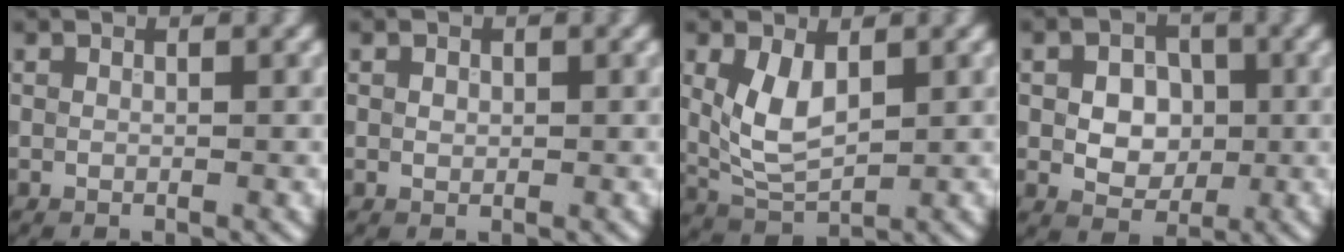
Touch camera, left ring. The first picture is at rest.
{"total": 0.6, "force": [0.1, 0.5, 0.3], "torque": [-0.005, -0.001, 0.001]}
{"total": 4.3, "force": [1.0, 2.2, 3.5], "torque": [-0.084, -0.004, 0.025]}
{"total": 4.2, "force": [-0.1, 3.2, 2.8], "torque": [-0.040, -0.001, -0.005]}